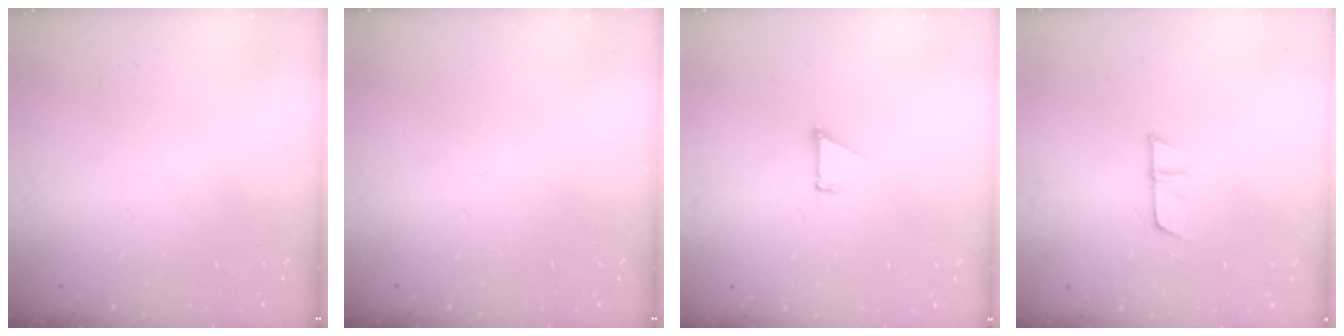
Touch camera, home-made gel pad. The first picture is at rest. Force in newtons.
{"total": 0.0}
{"total": 1.5, "press": 1.5, "slide": 0.1}
{"total": 7.2, "press": 7.1, "slide": 0.5}